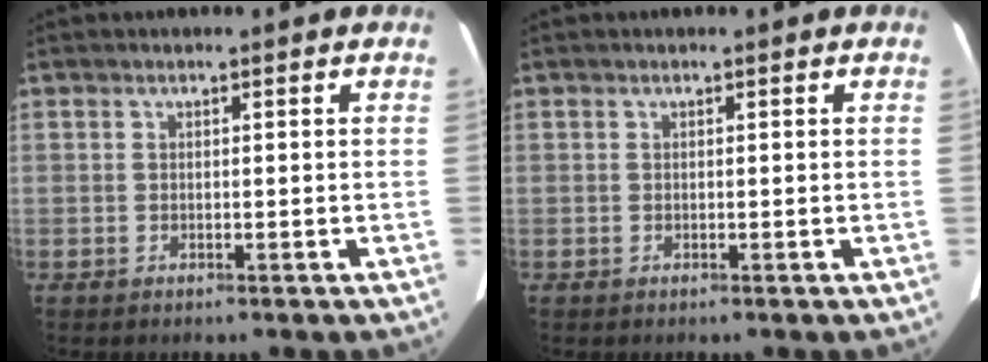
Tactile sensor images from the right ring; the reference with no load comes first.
{"total": 0.0}